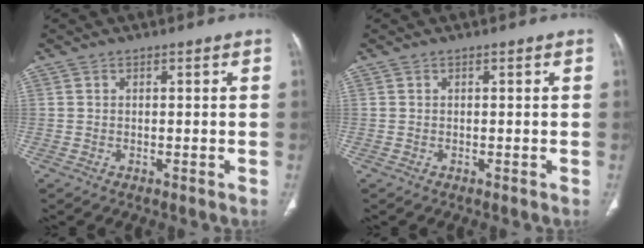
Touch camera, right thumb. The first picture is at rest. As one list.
[{"total": 0.0}]